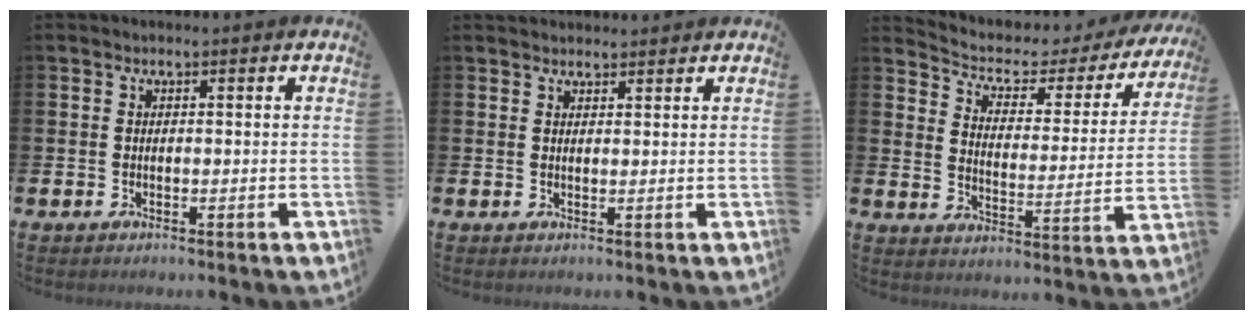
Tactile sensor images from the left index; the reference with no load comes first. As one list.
[{"total": 1.9, "force": [1.8, 0.5, 0.0], "torque": [0.011, -0.007, 0.031]}, {"total": 4.0, "force": [3.2, 1.9, 1.2], "torque": [-0.046, -0.028, 0.043]}]